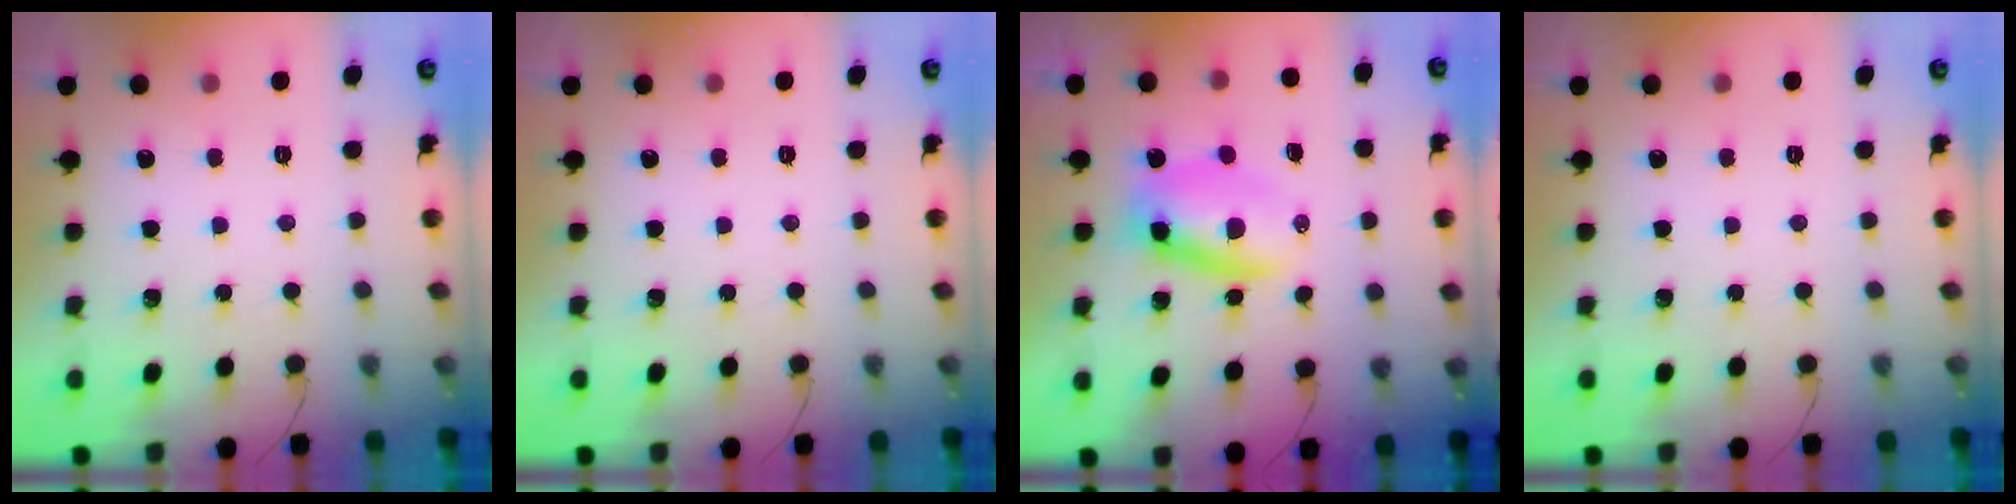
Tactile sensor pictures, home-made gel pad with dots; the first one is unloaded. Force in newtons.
{"total": 0.0}
{"total": 7.3, "press": 7.1, "slide": 1.6}
{"total": 0.0}